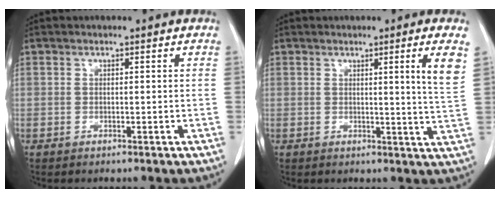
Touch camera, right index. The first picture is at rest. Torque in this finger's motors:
{"motor_torque": [-0.03, -0.05, -0.07, -0.01]}